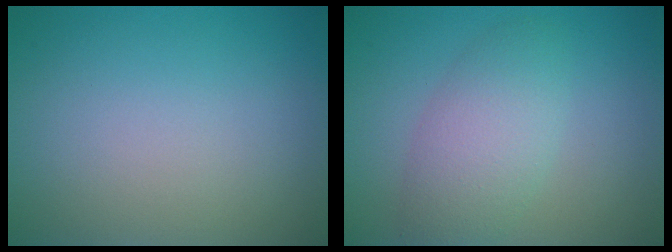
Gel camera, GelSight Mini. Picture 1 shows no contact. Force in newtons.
{"total": 4.4, "press": 4.4, "slide": 0.2}